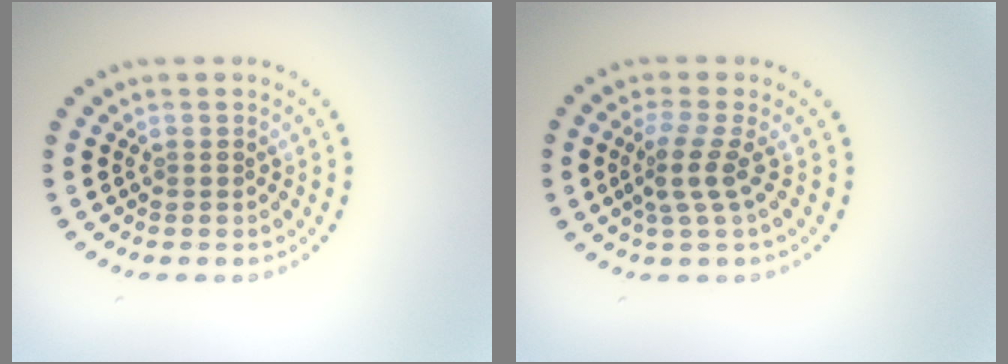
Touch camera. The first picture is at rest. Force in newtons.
{"total": 2.6, "press": 1.9, "slide": 1.9}